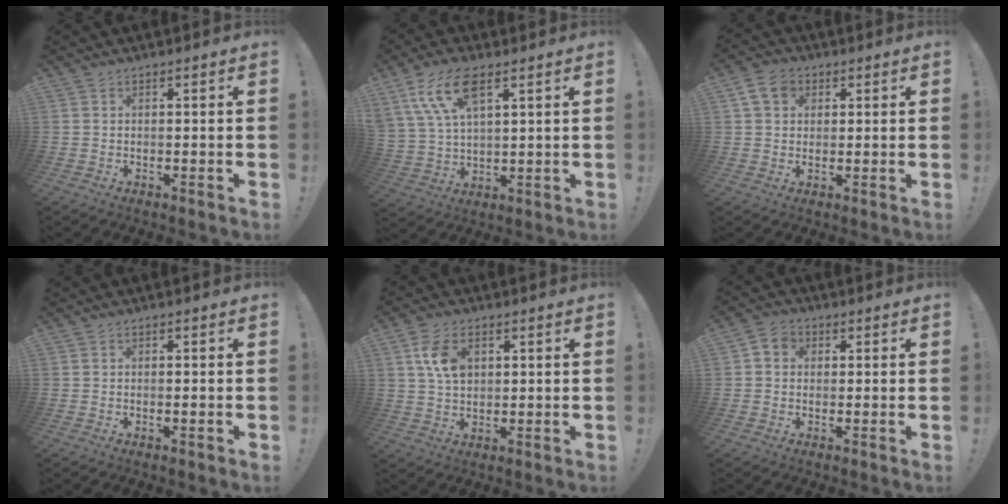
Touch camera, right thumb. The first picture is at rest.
{"total": 12.2, "force": [6.8, 5.5, 8.6], "torque": [-0.185, -0.014, 0.126]}
{"total": 7.1, "force": [2.7, 5.4, 3.8], "torque": [-0.057, 0.002, 0.053]}
{"total": 0.8, "force": [-0.1, -0.2, 0.8], "torque": [-0.013, -0.002, -0.002]}
{"total": 8.6, "force": [2.8, 5.7, 5.8], "torque": [-0.101, -0.001, 0.053]}
{"total": 4.1, "force": [0.3, 3.6, 1.9], "torque": [-0.030, 0.008, 0.007]}